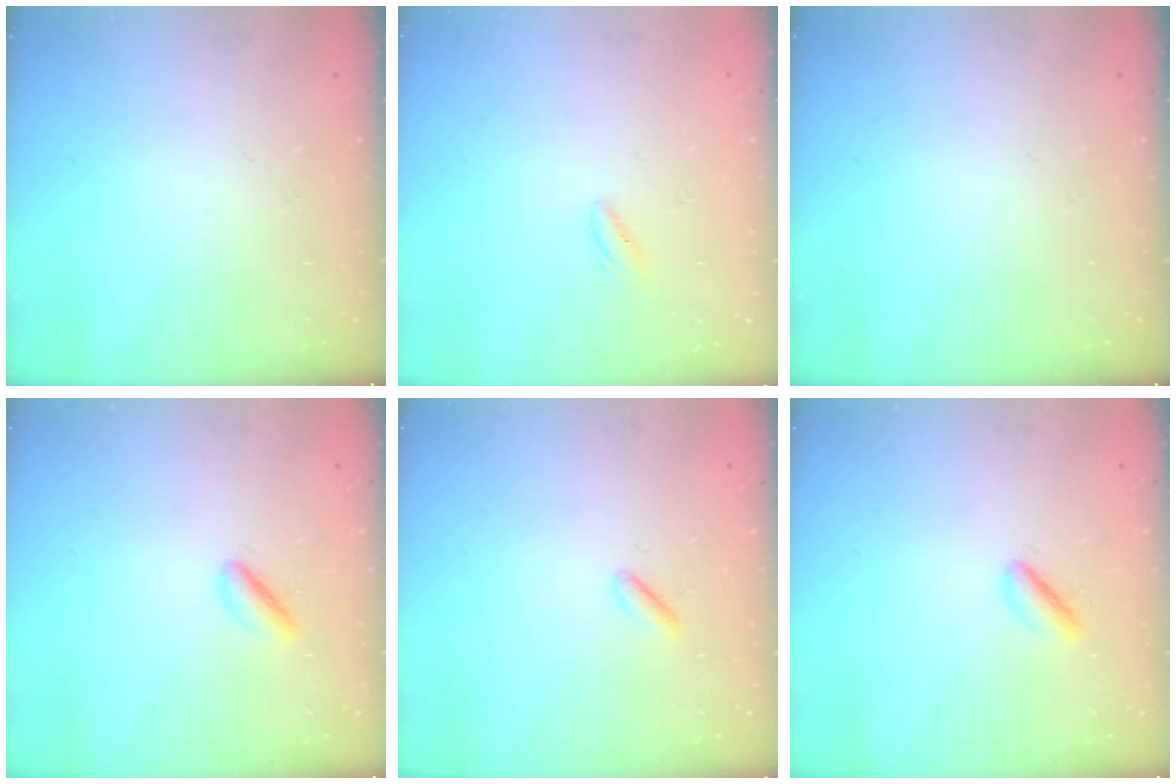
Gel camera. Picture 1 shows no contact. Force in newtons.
{"total": 1.0, "press": 0.9, "slide": 0.5}
{"total": 0.0}
{"total": 2.9, "press": 2.7, "slide": 0.9}
{"total": 0.7, "press": 0.3, "slide": 0.6}
{"total": 2.9, "press": 2.7, "slide": 0.9}